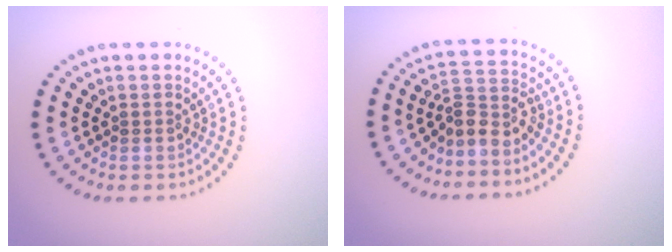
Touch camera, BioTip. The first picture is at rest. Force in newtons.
{"total": 2.8, "press": 2.0, "slide": 2.0}